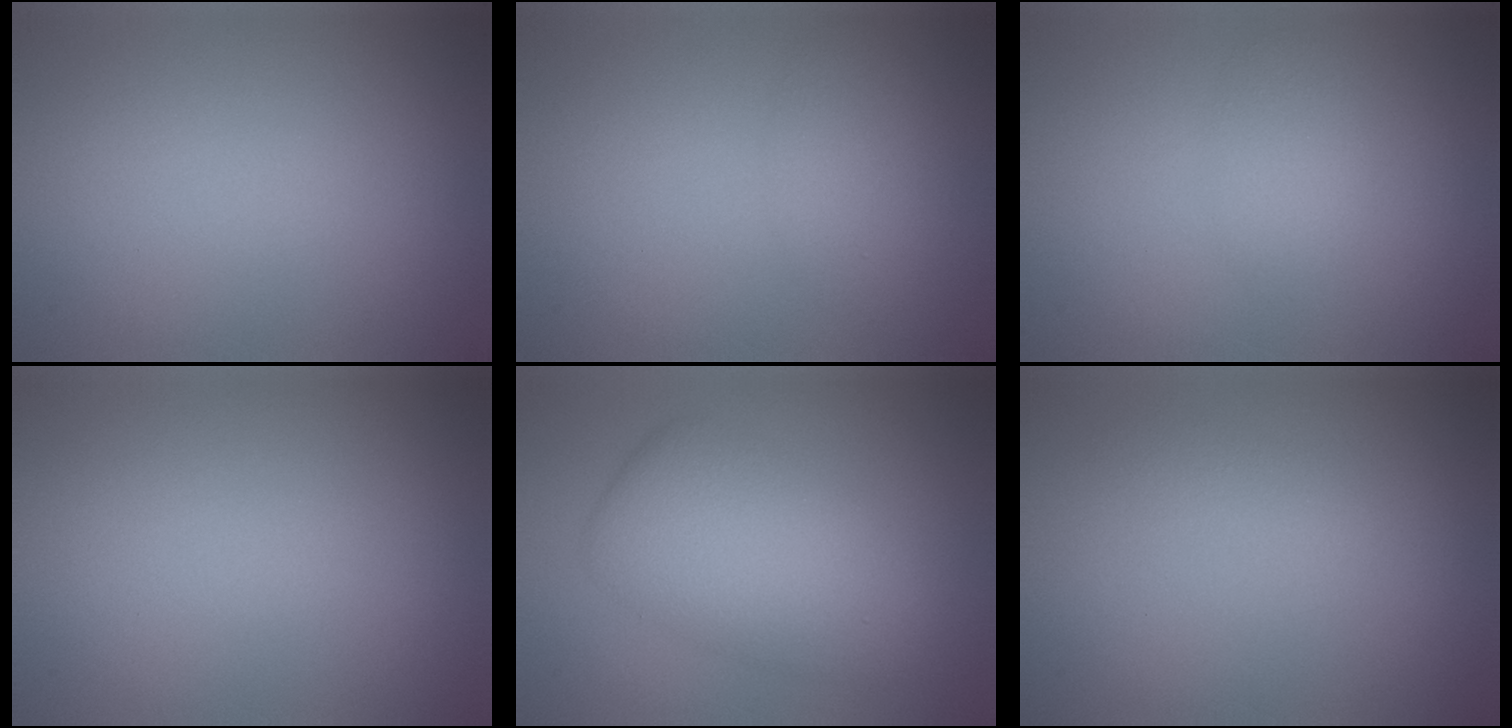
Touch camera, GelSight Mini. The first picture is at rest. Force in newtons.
{"total": 1.5, "press": 1.5, "slide": 0.1}
{"total": 1.5, "press": 1.5, "slide": 0.0}
{"total": 0.0}
{"total": 6.0, "press": 6.0, "slide": 0.1}
{"total": 1.1, "press": 1.1, "slide": 0.0}